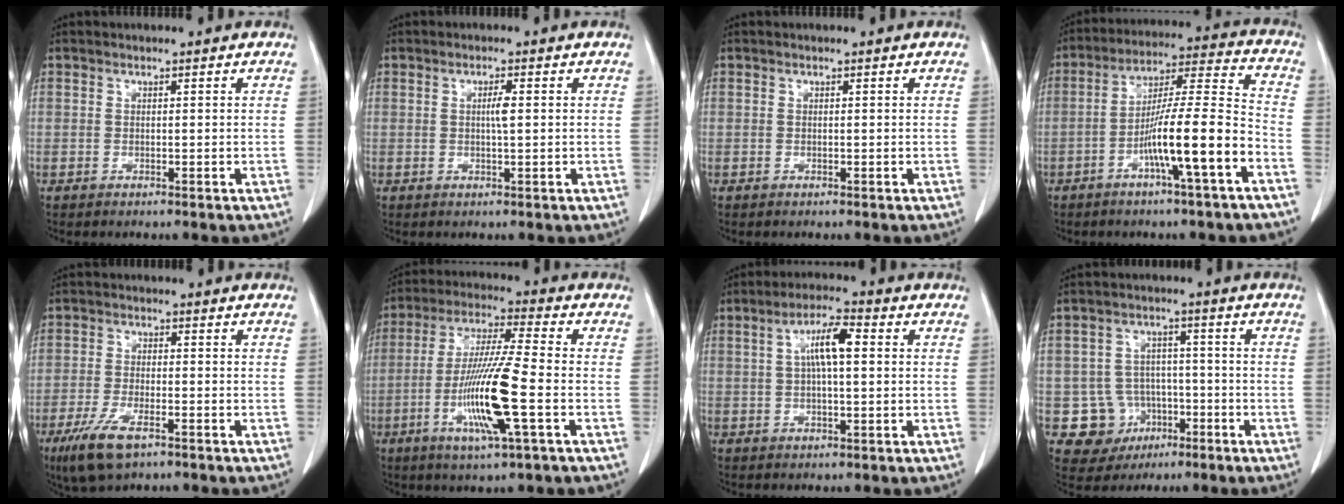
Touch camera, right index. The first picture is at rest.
{"total": 1.8, "force": [0.2, 0.1, 1.8], "torque": [-0.034, 0.001, 0.003]}
{"total": 0.0}
{"total": 13.0, "force": [-5.4, -0.2, 11.9], "torque": [-0.208, 0.012, -0.094]}
{"total": 7.1, "force": [-4.2, 2.0, 5.4], "torque": [-0.118, -0.017, -0.072]}
{"total": 13.7, "force": [-3.8, 0.1, 13.2], "torque": [-0.262, -0.016, -0.076]}
{"total": 6.5, "force": [1.3, 1.3, 6.3], "torque": [-0.117, 0.016, 0.021]}
{"total": 8.2, "force": [-2.5, 7.7, 1.2], "torque": [-0.026, 0.013, -0.028]}